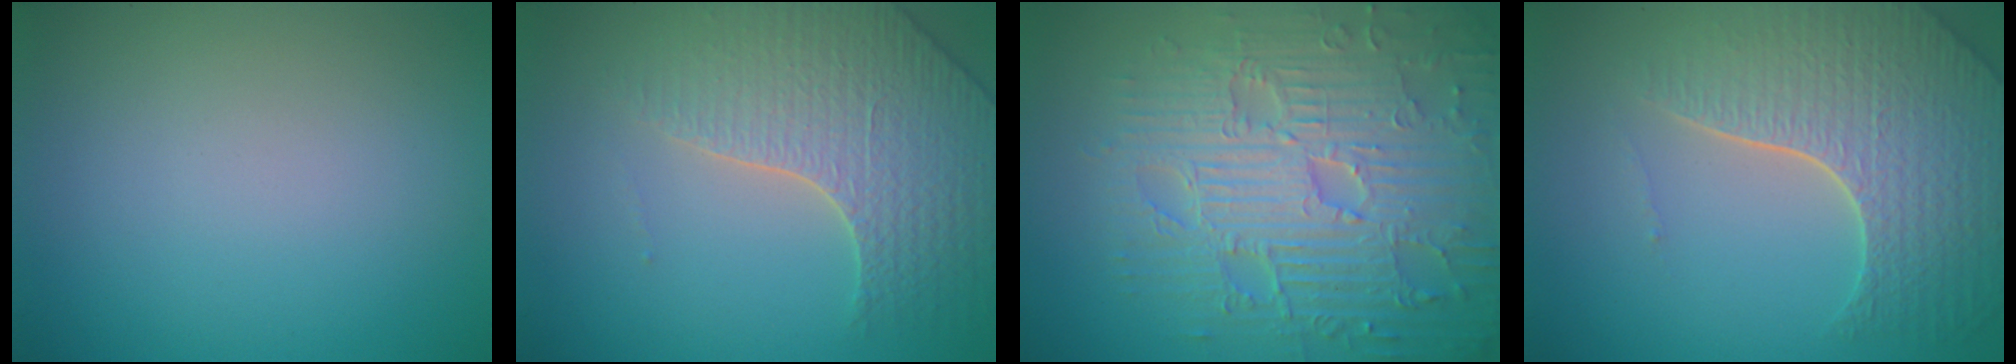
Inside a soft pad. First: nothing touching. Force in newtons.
{"total": 4.5, "press": 4.4, "slide": 1.2}
{"total": 9.3, "press": 6.8, "slide": 6.3}
{"total": 7.3, "press": 5.3, "slide": 5.0}